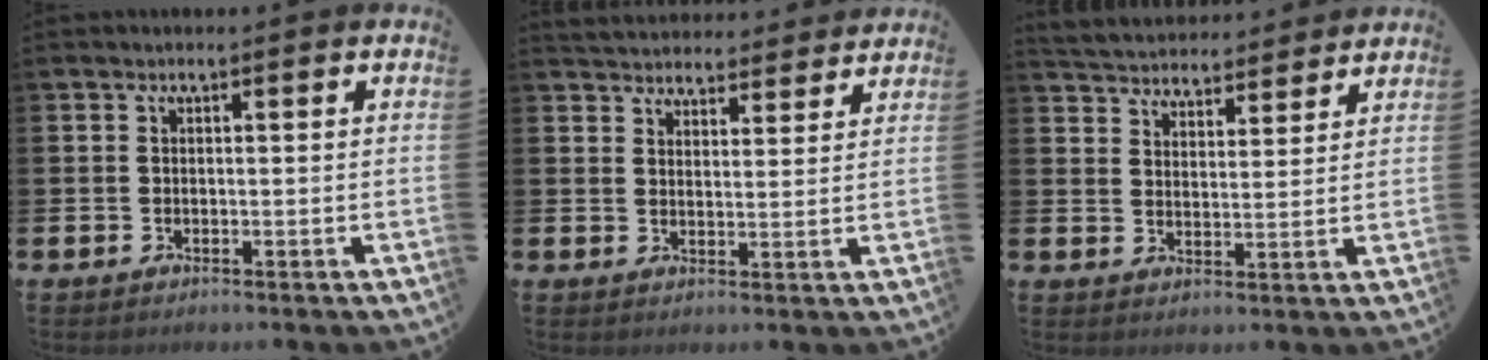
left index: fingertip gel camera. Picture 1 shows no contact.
{"total": 4.1, "force": [4.0, 0.8, -0.4], "torque": [-0.007, -0.029, 0.071]}
{"total": 4.5, "force": [4.4, 0.9, -0.4], "torque": [-0.019, -0.031, 0.080]}